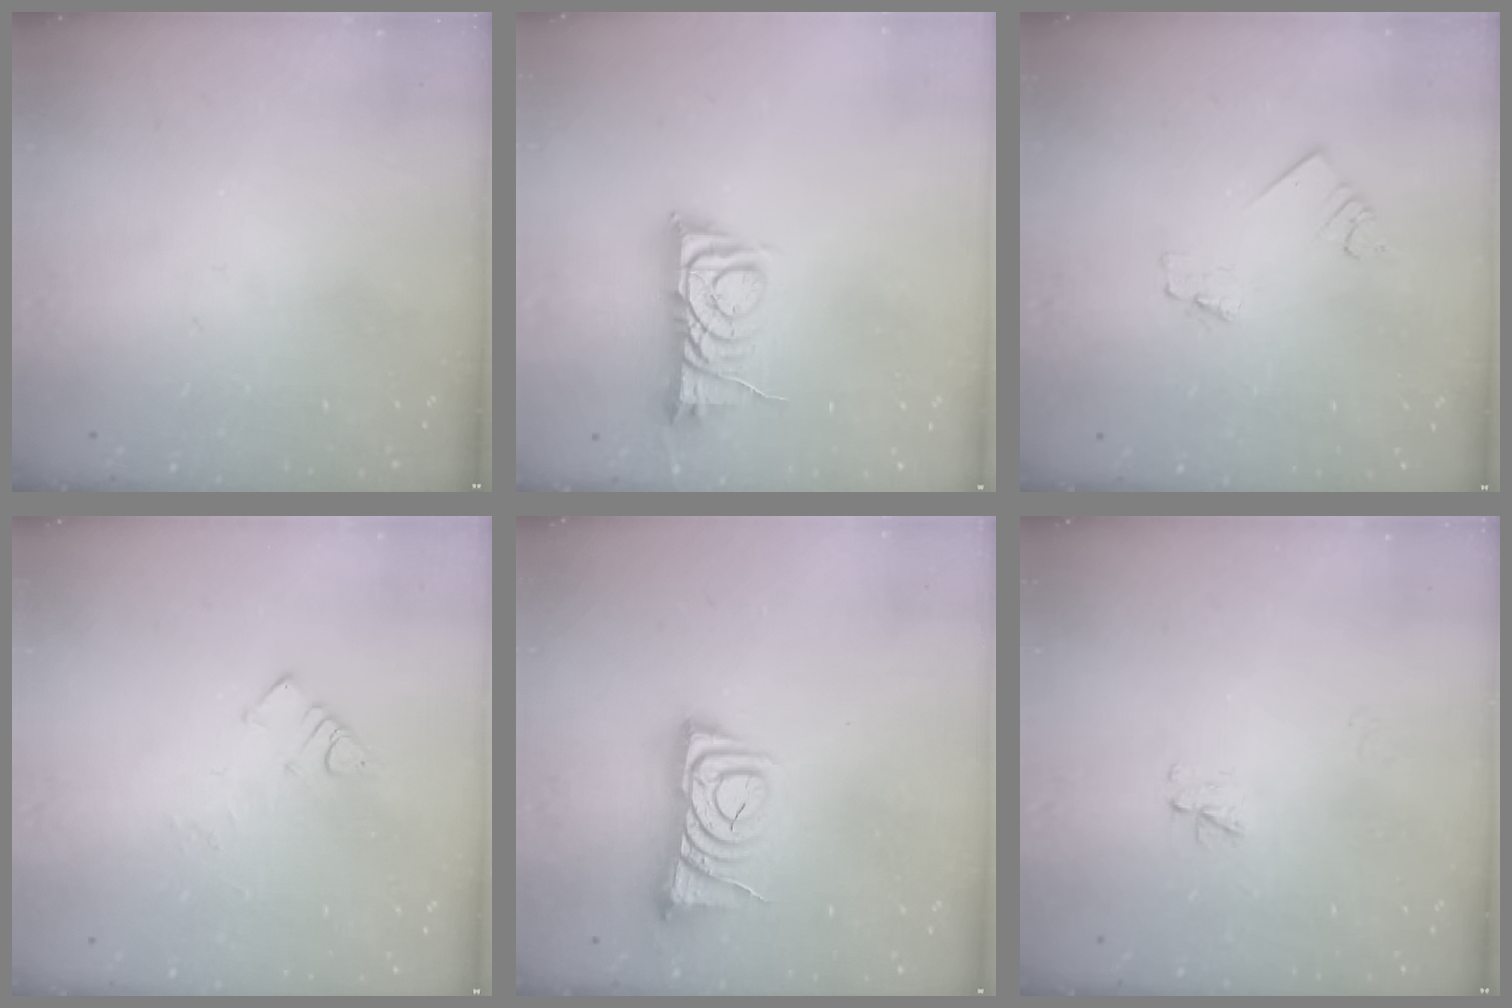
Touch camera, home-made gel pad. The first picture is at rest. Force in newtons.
{"total": 8.3, "press": 8.3, "slide": 0.6}
{"total": 1.6, "press": 1.6, "slide": 0.1}
{"total": 4.0, "press": 4.0, "slide": 0.4}
{"total": 6.8, "press": 6.7, "slide": 1.0}
{"total": 3.0, "press": 3.0, "slide": 0.4}